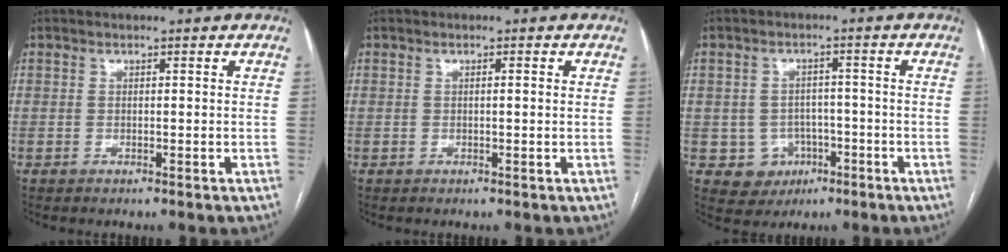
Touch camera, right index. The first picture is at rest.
{"total": 0.7, "force": [0.1, 0.0, 0.6], "torque": [-0.010, 0.001, 0.001]}
{"total": 5.4, "force": [-2.1, 4.9, 0.9], "torque": [-0.006, 0.012, -0.020]}